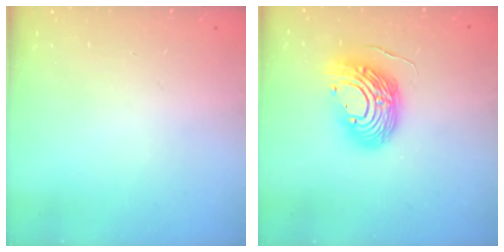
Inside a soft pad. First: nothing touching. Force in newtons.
{"total": 13.9, "press": 13.7, "slide": 2.3}